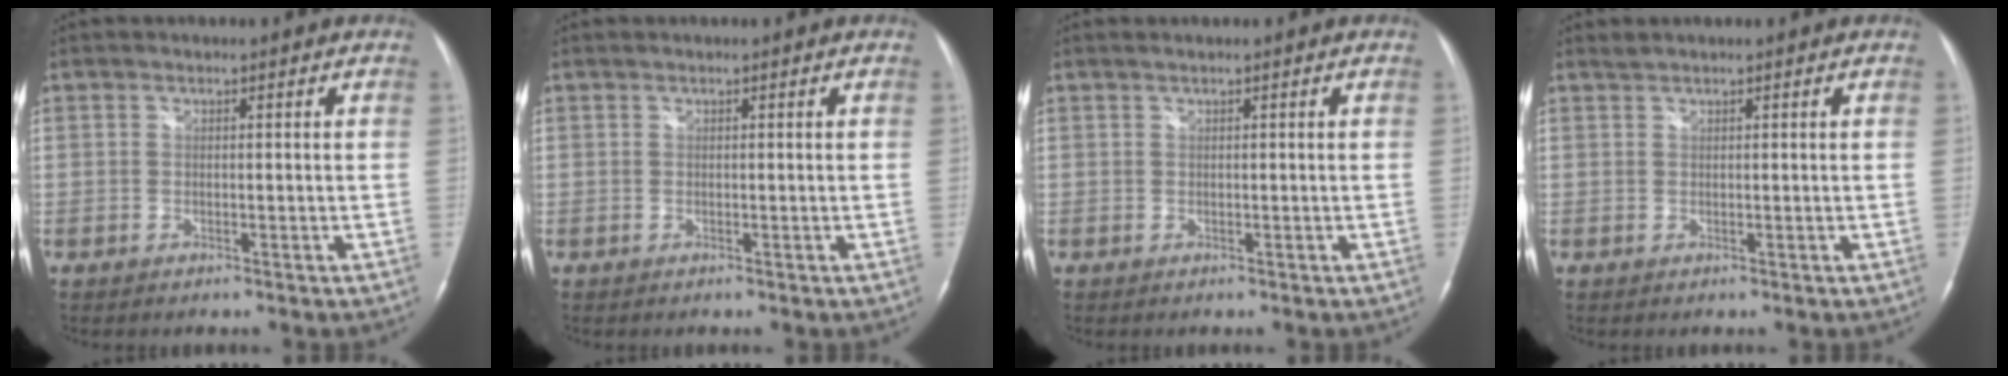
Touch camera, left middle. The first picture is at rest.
{"total": 0.0}
{"total": 0.6, "force": [0.5, -0.1, 0.4], "torque": [-0.013, 0.010, 0.012]}
{"total": 0.6, "force": [0.6, -0.2, 0.1], "torque": [-0.010, 0.006, 0.017]}